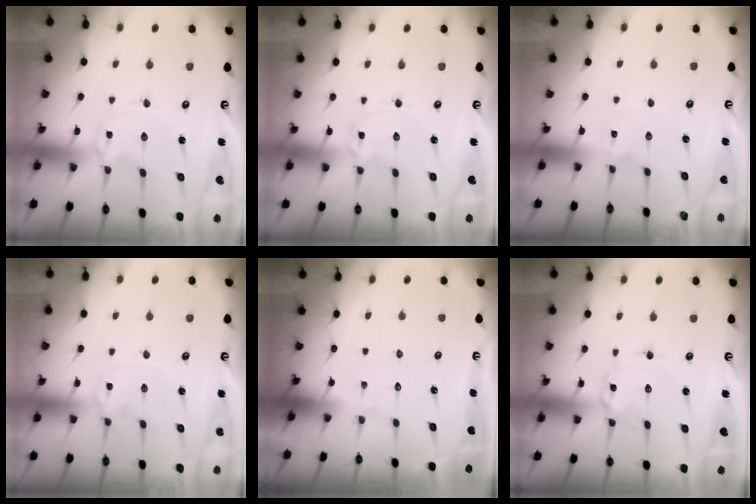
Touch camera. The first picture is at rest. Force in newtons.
{"total": 1.9, "press": 1.8, "slide": 0.3}
{"total": 0.6, "press": 0.6, "slide": 0.1}
{"total": 2.6, "press": 2.6, "slide": 0.4}
{"total": 0.0}
{"total": 2.0, "press": 2.0, "slide": 0.2}